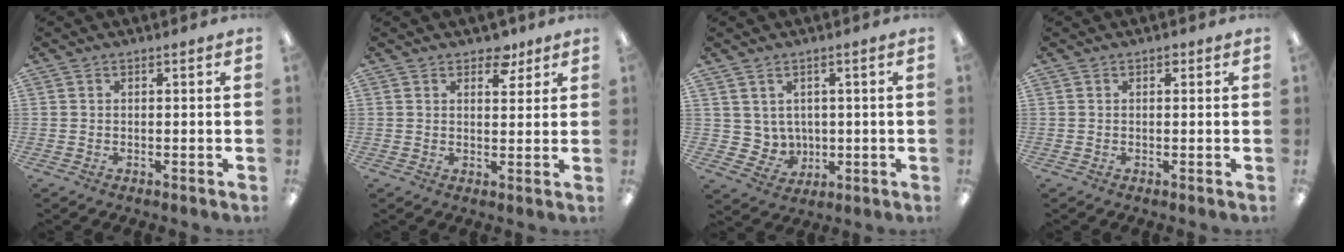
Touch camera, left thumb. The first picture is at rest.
{"total": 5.6, "force": [4.1, 3.1, 2.4], "torque": [-0.008, -0.021, 0.065]}
{"total": 5.1, "force": [2.8, 4.2, -0.2], "torque": [-0.013, -0.015, 0.057]}
{"total": 0.8, "force": [0.4, 0.5, 0.4], "torque": [-0.001, 0.000, 0.005]}